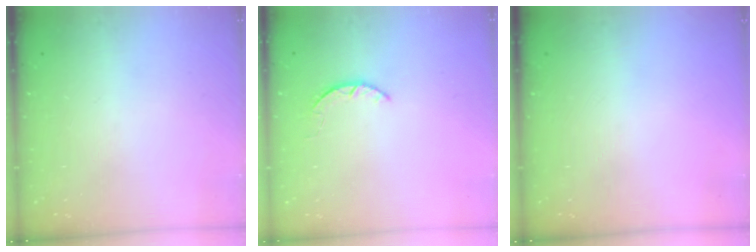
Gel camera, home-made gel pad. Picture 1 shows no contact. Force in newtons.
{"total": 1.6, "press": 1.6, "slide": 0.3}
{"total": 0.0}